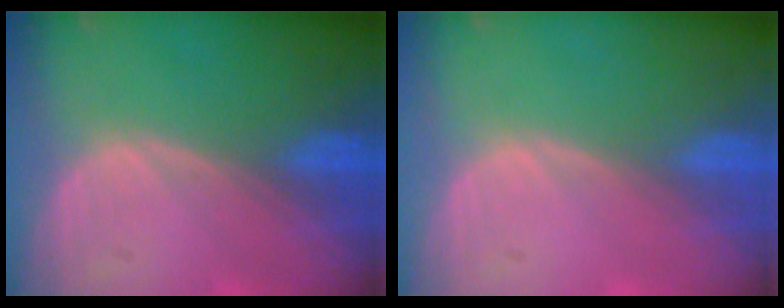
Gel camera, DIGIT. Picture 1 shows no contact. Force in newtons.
{"total": 0.0}